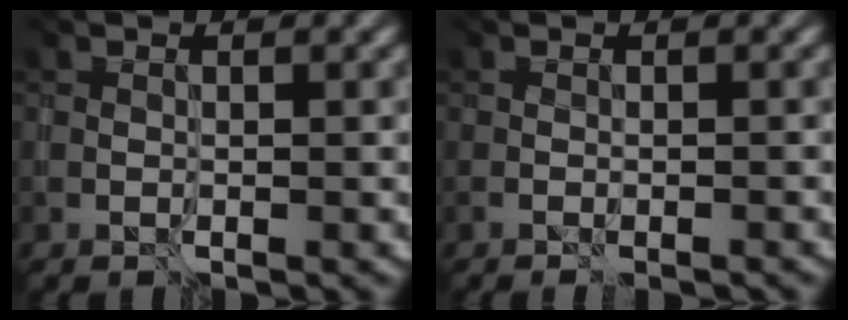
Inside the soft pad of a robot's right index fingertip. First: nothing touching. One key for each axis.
{"total": 0.7, "fx": -0.6, "fy": 0.0, "fz": 0.3, "tx": -0.002, "ty": 0.001, "tz": -0.007}